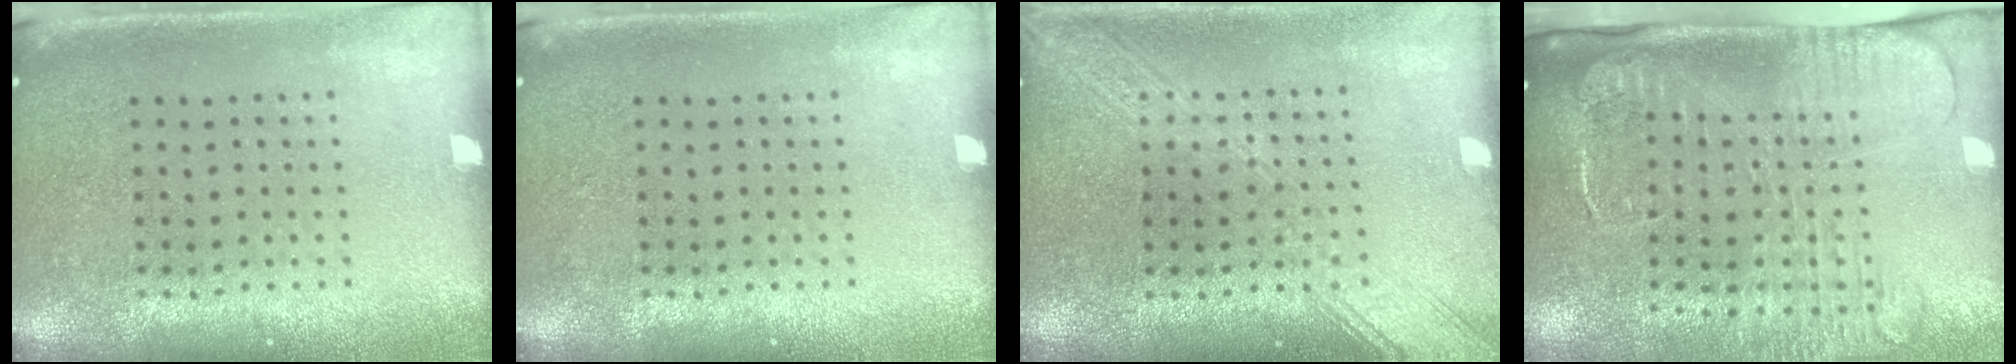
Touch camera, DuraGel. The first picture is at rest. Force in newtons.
{"total": 0.0}
{"total": 3.5, "press": 3.4, "slide": 0.5}
{"total": 2.6, "press": 2.1, "slide": 1.7}